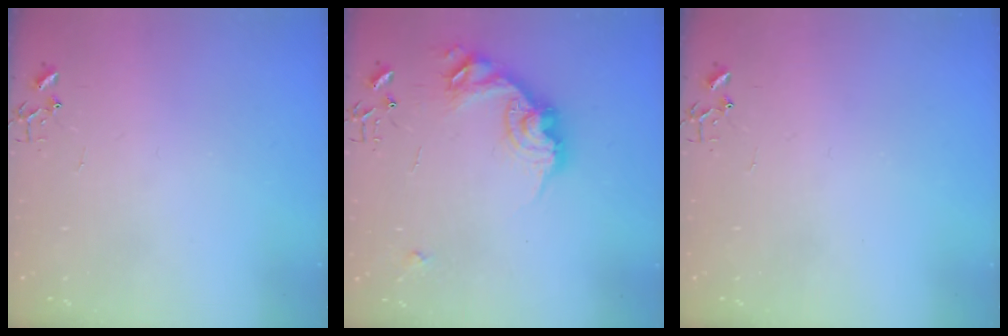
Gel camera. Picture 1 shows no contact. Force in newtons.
{"total": 16.0, "press": 16.0, "slide": 0.3}
{"total": 0.0}